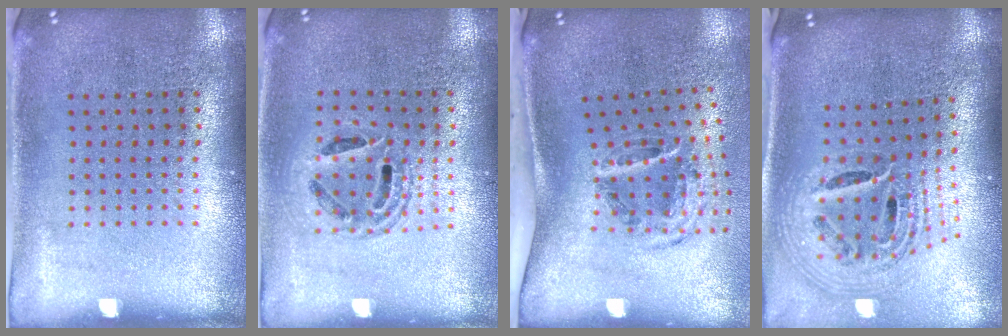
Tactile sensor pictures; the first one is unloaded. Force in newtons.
{"total": 1.4, "press": 1.2, "slide": 0.7}
{"total": 2.1, "press": 1.2, "slide": 1.7}
{"total": 2.2, "press": 1.6, "slide": 1.5}